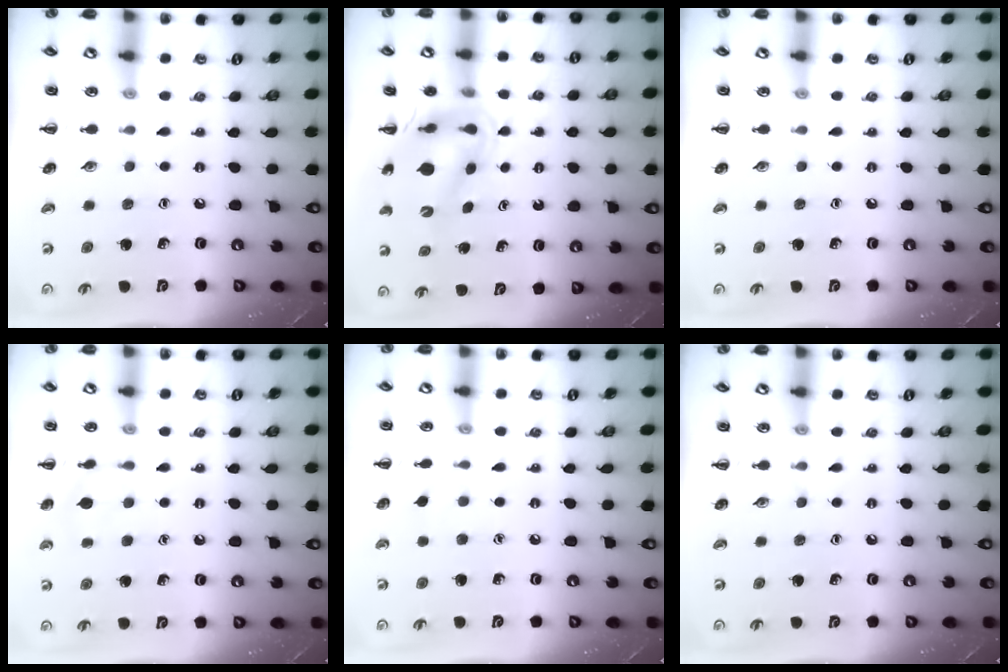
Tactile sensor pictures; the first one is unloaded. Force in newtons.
{"total": 10.6, "press": 10.1, "slide": 3.2}
{"total": 0.0}
{"total": 7.3, "press": 7.2, "slide": 1.5}
{"total": 2.9, "press": 2.7, "slide": 1.1}
{"total": 0.0}